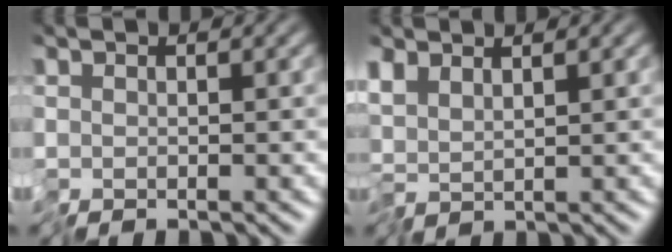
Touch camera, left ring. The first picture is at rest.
{"total": 2.0, "force": [1.6, 0.5, 1.1], "torque": [-0.029, 0.005, 0.035]}